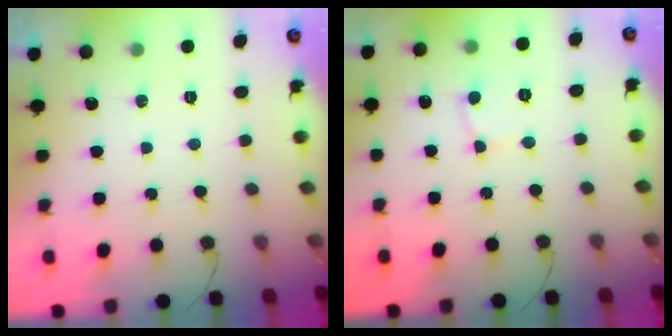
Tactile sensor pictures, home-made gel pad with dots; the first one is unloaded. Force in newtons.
{"total": 2.1, "press": 2.1, "slide": 0.1}